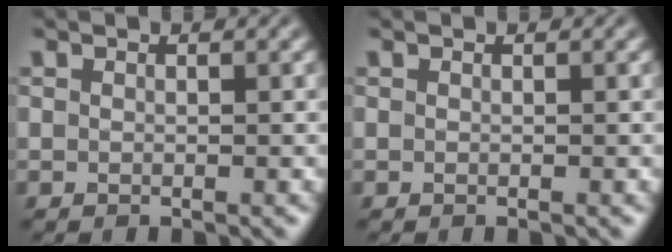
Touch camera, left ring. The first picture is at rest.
{"total": 0.0}